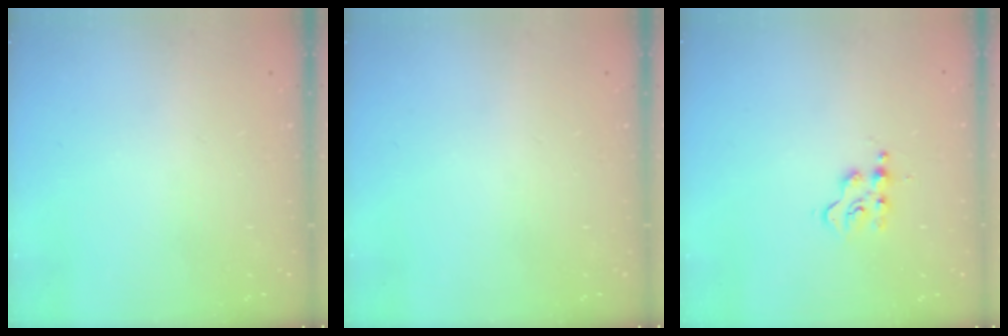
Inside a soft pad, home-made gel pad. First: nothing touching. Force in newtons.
{"total": 0.0}
{"total": 3.6, "press": 3.5, "slide": 0.4}